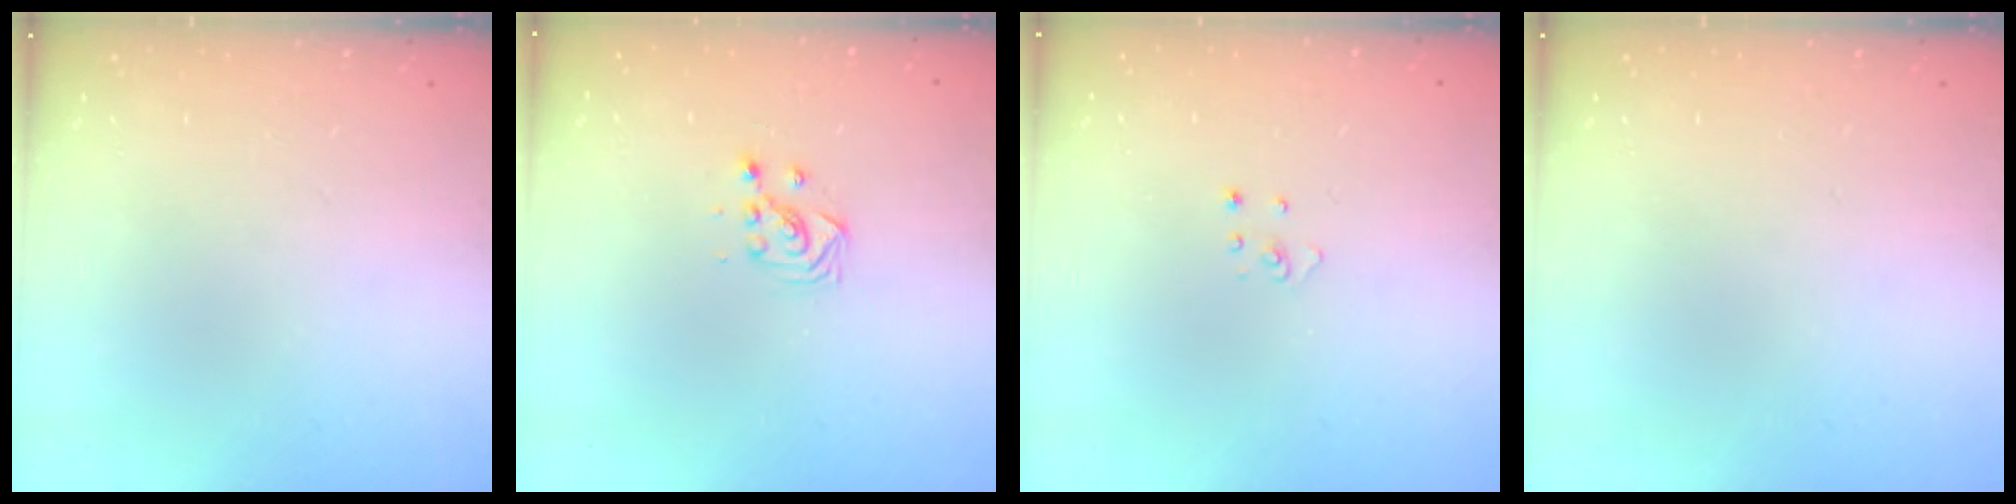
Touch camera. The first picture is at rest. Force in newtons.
{"total": 2.9, "press": 2.9, "slide": 0.3}
{"total": 2.2, "press": 2.2, "slide": 0.2}
{"total": 0.0}